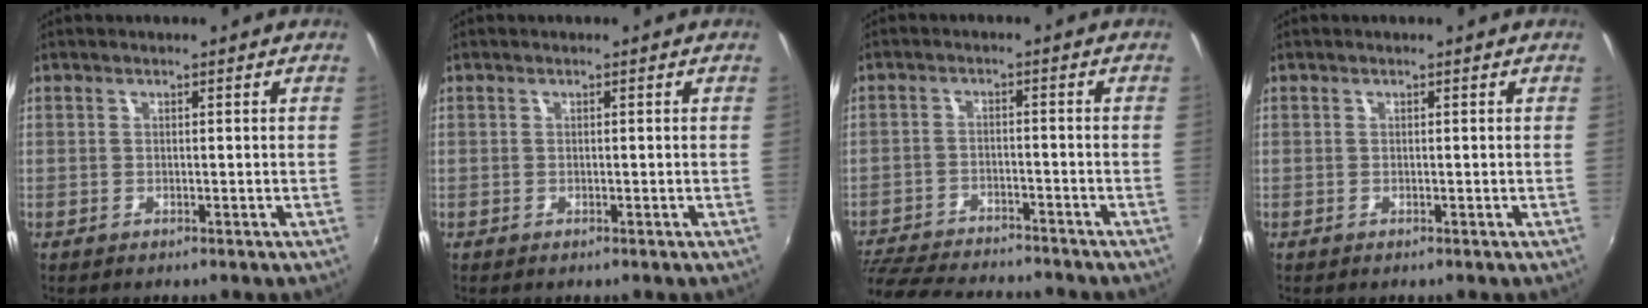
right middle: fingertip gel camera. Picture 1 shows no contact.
{"total": 0.0}
{"total": 15.7, "force": [-14.0, 3.2, 6.3], "torque": [-0.145, -0.021, -0.220]}
{"total": 0.0}